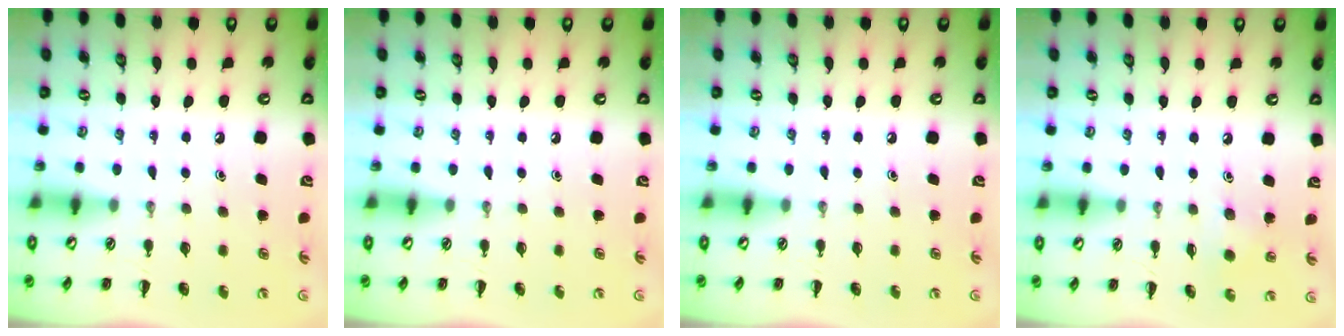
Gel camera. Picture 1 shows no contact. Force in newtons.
{"total": 0.0}
{"total": 0.0}
{"total": 3.0, "press": 2.9, "slide": 0.8}